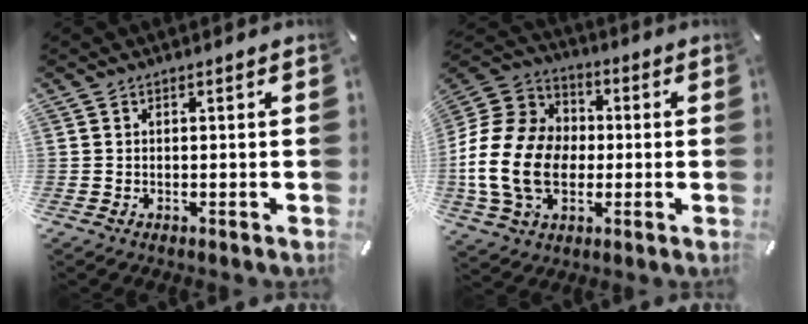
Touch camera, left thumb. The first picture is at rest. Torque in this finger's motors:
{"motor_torque": [0.85, 1.69, 2.67, 0.11, 0.89]}